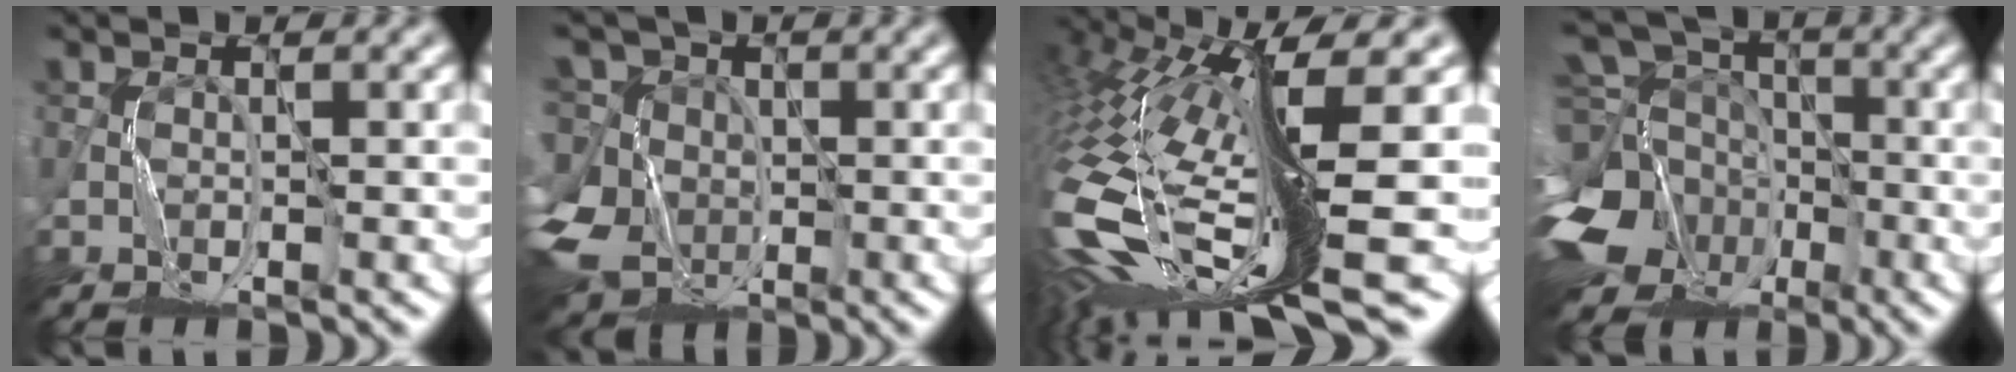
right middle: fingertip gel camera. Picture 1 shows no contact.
{"total": 9.2, "force": [-1.2, 7.9, 4.4], "torque": [-0.117, -0.004, -0.039]}
{"total": 15.5, "force": [-2.1, 4.8, 14.6], "torque": [-0.327, -0.040, -0.013]}
{"total": 17.0, "force": [-6.6, 14.1, 6.9], "torque": [-0.180, -0.030, -0.126]}